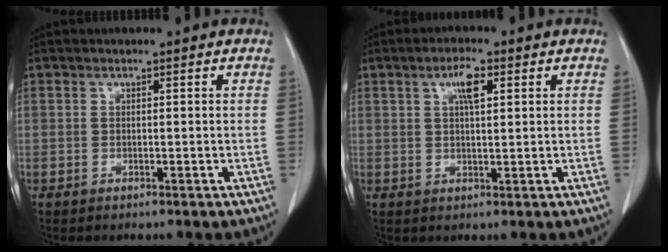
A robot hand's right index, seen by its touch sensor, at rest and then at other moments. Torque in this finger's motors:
{"motor_torque": [0.15, 0.01, 0.10, 0.04]}